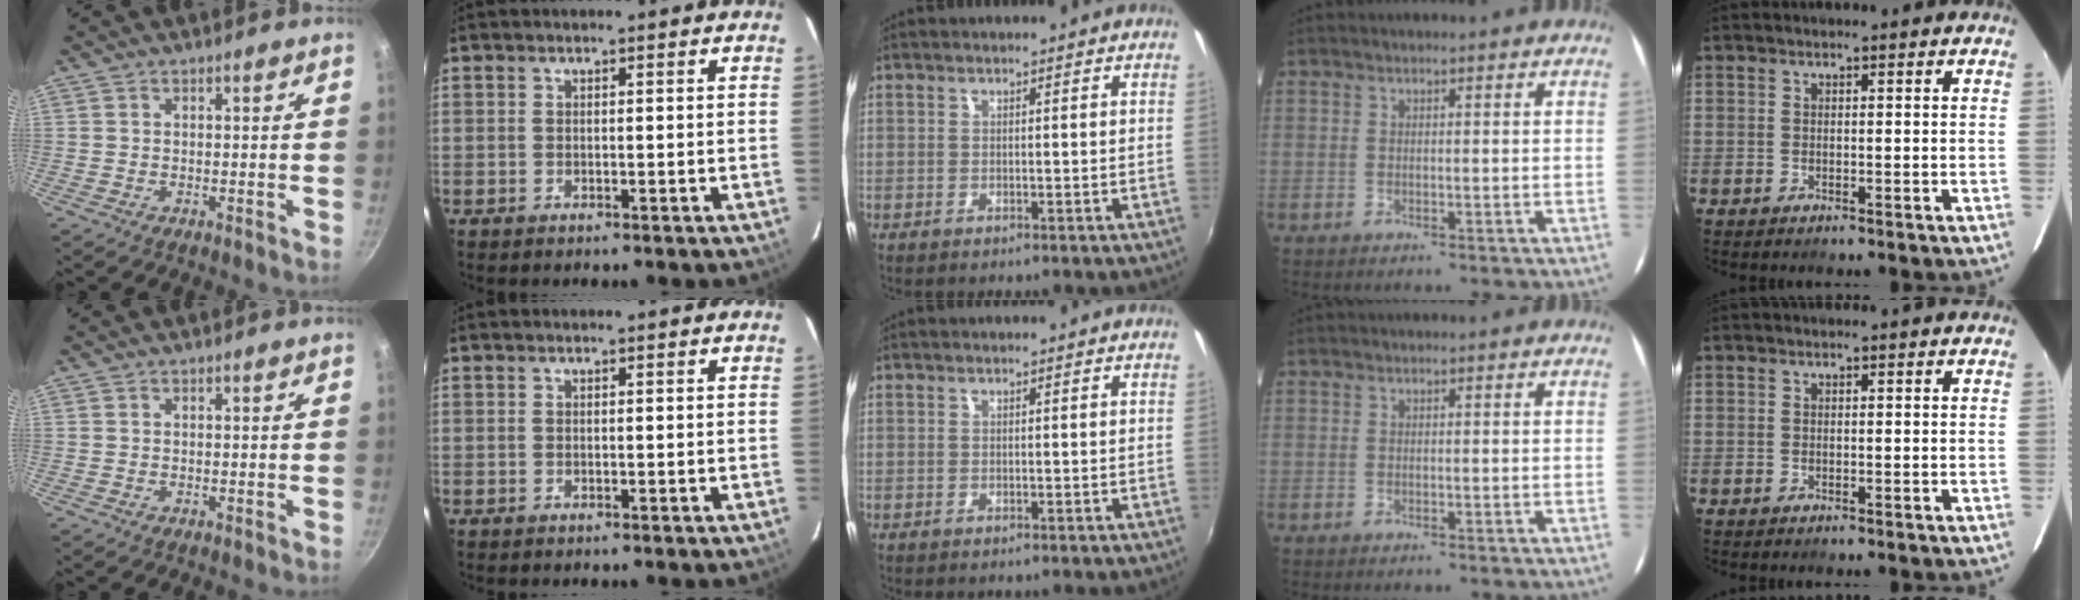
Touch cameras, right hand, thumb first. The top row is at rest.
{}